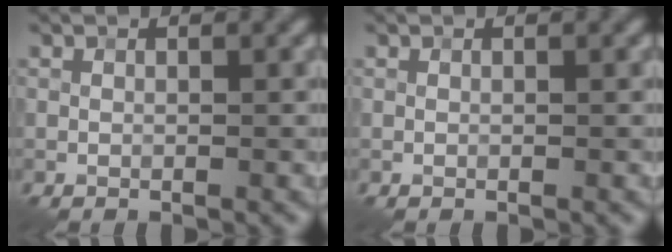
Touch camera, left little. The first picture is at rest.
{"total": 0.0}